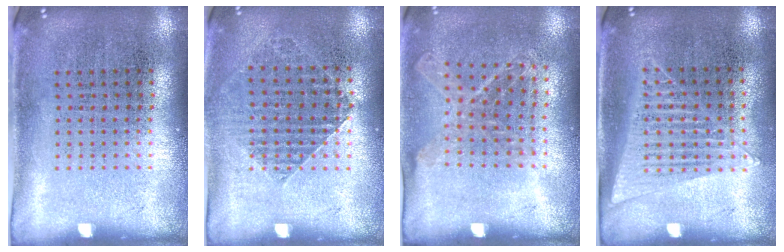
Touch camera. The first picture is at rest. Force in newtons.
{"total": 1.0, "press": 1.0, "slide": 0.2}
{"total": 1.1, "press": 1.0, "slide": 0.4}
{"total": 1.4, "press": 1.3, "slide": 0.5}